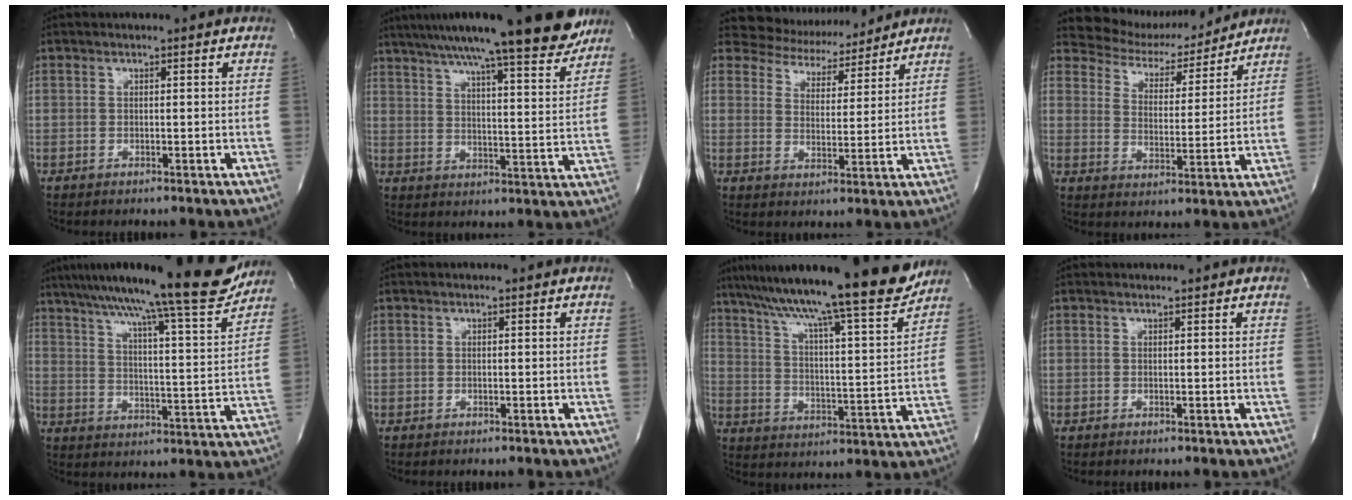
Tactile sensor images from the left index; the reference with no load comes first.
{"total": 20.5, "force": [16.8, 1.3, 11.6], "torque": [-0.177, 0.000, 0.235]}
{"total": 9.0, "force": [8.4, 3.3, 0.7], "torque": [-0.007, 0.005, 0.122]}
{"total": 10.0, "force": [9.4, 3.2, 0.8], "torque": [-0.008, -0.004, 0.144]}
{"total": 21.7, "force": [18.0, 0.5, 12.1], "torque": [-0.191, -0.016, 0.253]}
{"total": 0.0}
{"total": 23.4, "force": [19.5, 0.4, 13.0], "torque": [-0.216, -0.019, 0.288]}
{"total": 0.0}